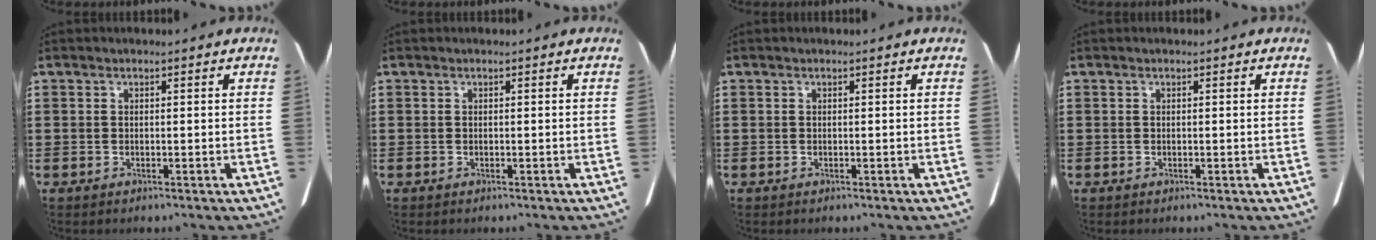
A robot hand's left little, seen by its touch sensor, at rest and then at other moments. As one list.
[{"total": 0.0}, {"total": 0.0}, {"total": 0.0}]